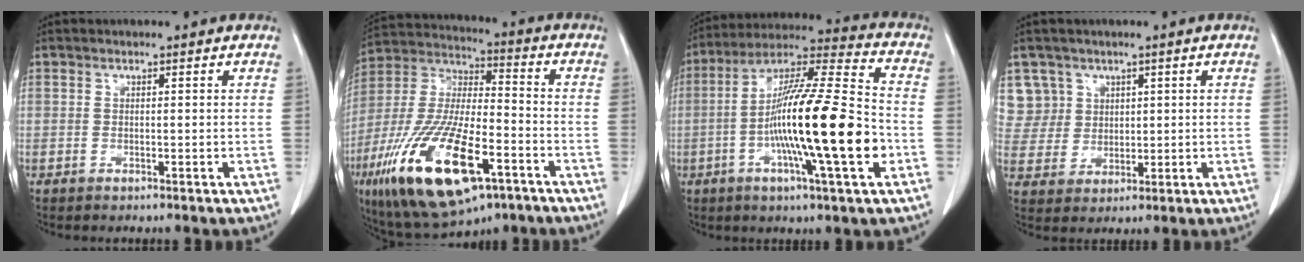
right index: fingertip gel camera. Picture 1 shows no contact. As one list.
[{"total": 22.3, "force": [-10.2, 7.3, 18.5], "torque": [-0.403, -0.031, -0.175]}, {"total": 20.9, "force": [-4.4, 1.2, 20.4], "torque": [-0.350, -0.007, -0.082]}, {"total": 6.7, "force": [3.5, 5.7, -0.6], "torque": [0.018, 0.010, 0.079]}]